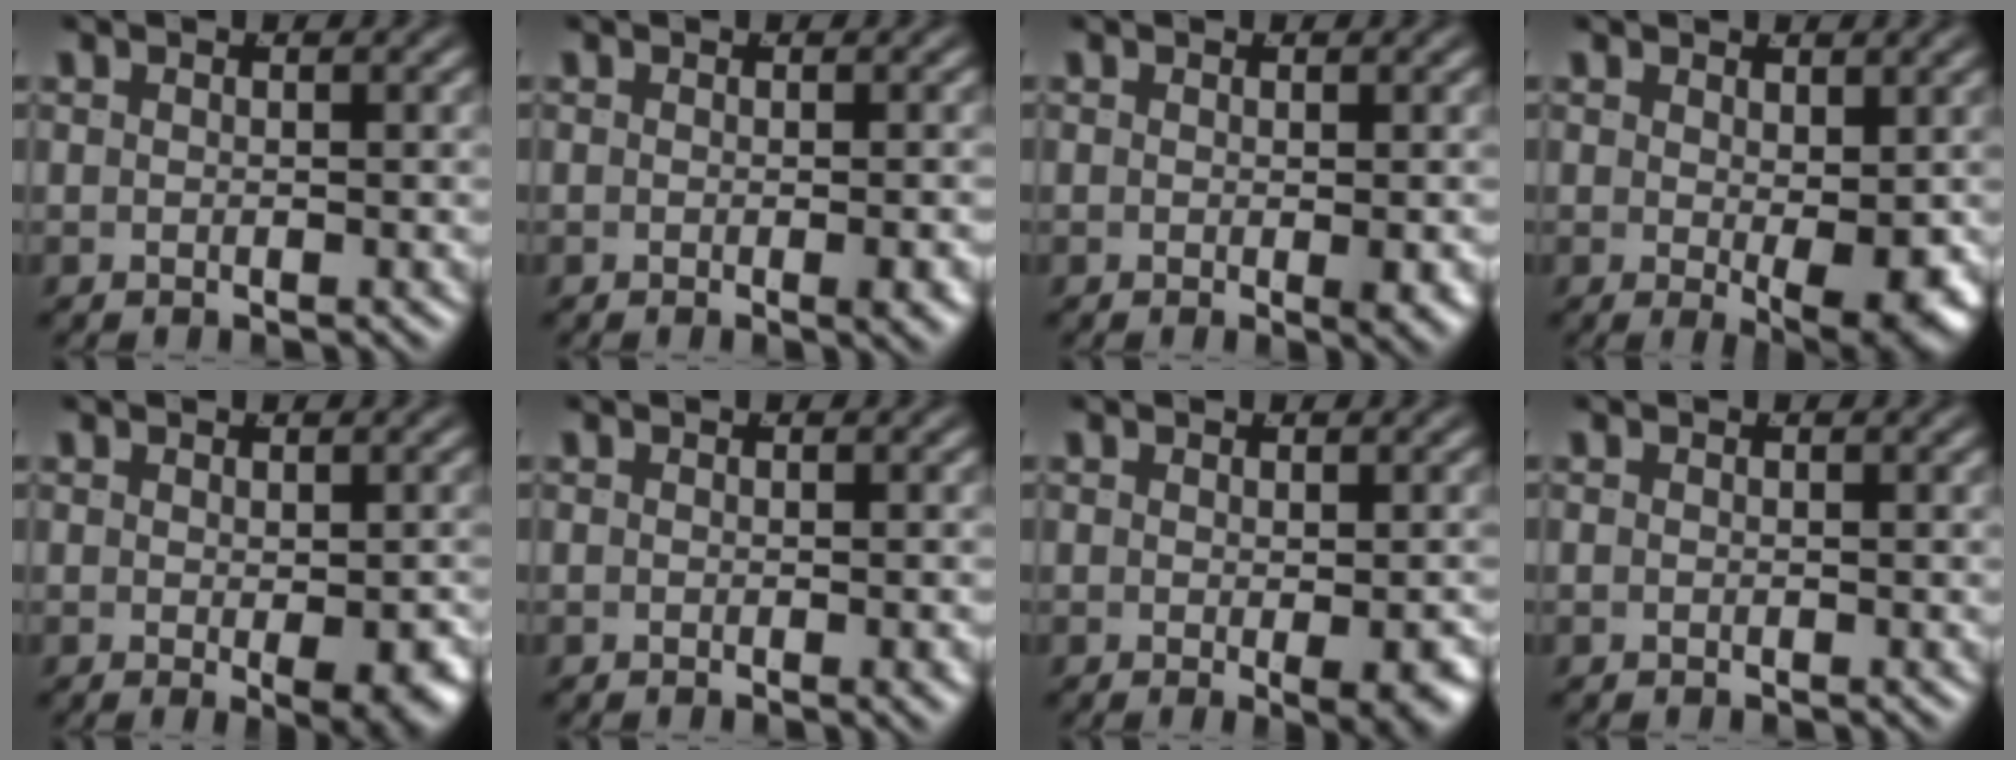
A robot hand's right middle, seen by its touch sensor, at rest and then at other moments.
{"total": 1.1, "force": [-0.4, -0.1, 1.0], "torque": [-0.009, 0.002, -0.007]}
{"total": 1.2, "force": [-0.2, 0.1, 1.2], "torque": [-0.010, -0.005, 0.000]}
{"total": 4.0, "force": [-0.3, 0.9, 3.9], "torque": [-0.036, -0.025, 0.009]}
{"total": 2.6, "force": [-0.6, 0.7, 2.4], "torque": [-0.018, -0.015, -0.002]}
{"total": 0.5, "force": [-0.1, 0.0, 0.5], "torque": [-0.003, 0.002, -0.003]}
{"total": 2.1, "force": [-0.5, 0.3, 2.0], "torque": [-0.014, -0.009, -0.004]}
{"total": 0.0}